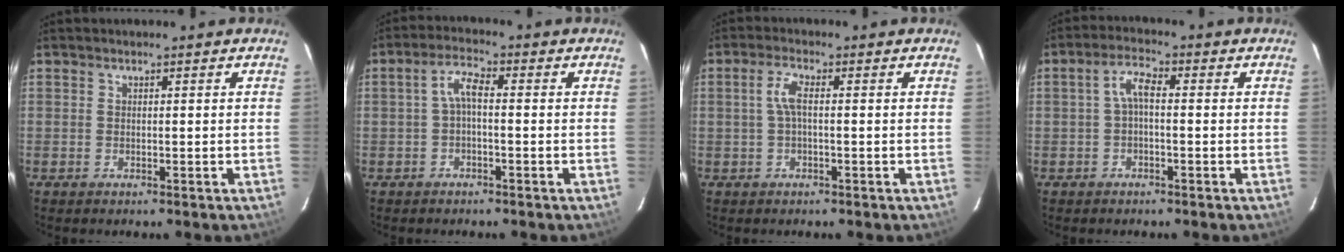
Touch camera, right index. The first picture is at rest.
{"total": 3.4, "force": [-0.6, 1.1, 3.2], "torque": [-0.068, 0.013, -0.014]}
{"total": 3.1, "force": [0.0, 0.7, 3.0], "torque": [-0.064, 0.005, 0.001]}
{"total": 3.4, "force": [-0.4, 1.3, 3.2], "torque": [-0.067, 0.014, -0.009]}